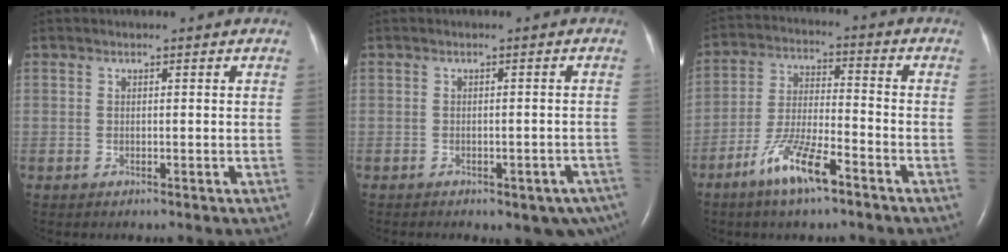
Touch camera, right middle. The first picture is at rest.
{"total": 8.5, "force": [-6.3, 3.5, 4.4], "torque": [-0.034, 0.007, -0.073]}
{"total": 9.5, "force": [-6.0, 1.7, 7.2], "torque": [-0.149, -0.007, -0.113]}